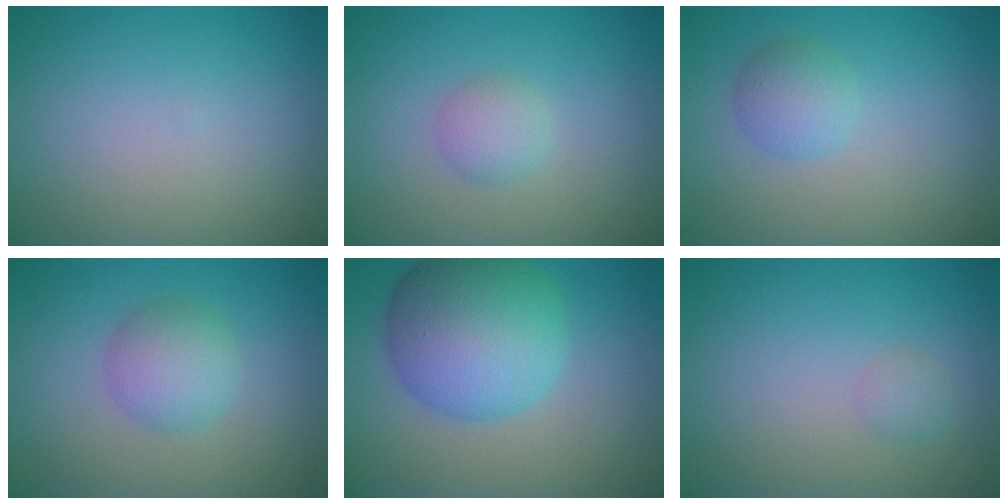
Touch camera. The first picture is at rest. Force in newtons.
{"total": 1.9, "press": 1.9, "slide": 0.1}
{"total": 2.4, "press": 2.4, "slide": 0.2}
{"total": 3.3, "press": 3.3, "slide": 0.1}
{"total": 10.0, "press": 10.0, "slide": 0.1}
{"total": 1.0, "press": 1.0, "slide": 0.0}